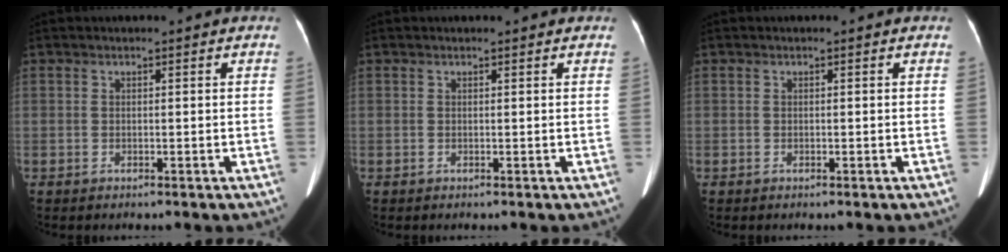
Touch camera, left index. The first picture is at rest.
{"total": 1.0, "force": [0.9, 0.2, 0.2], "torque": [-0.011, 0.009, 0.008]}
{"total": 0.0}